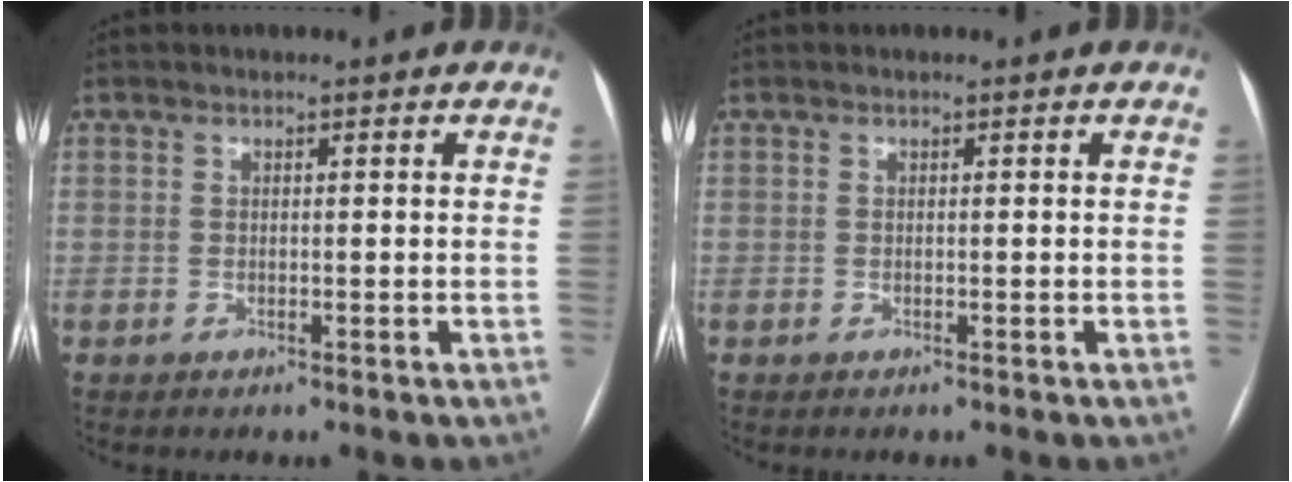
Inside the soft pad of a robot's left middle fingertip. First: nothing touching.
{"total": 0.0}